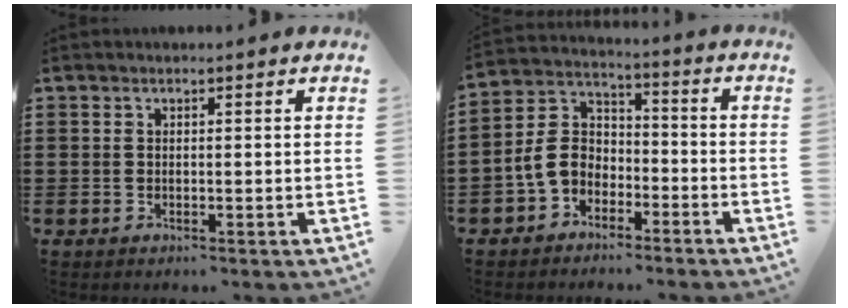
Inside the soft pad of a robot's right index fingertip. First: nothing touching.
{"total": 6.8, "force": [-2.7, 5.4, 3.2], "torque": [-0.104, 0.007, -0.060]}